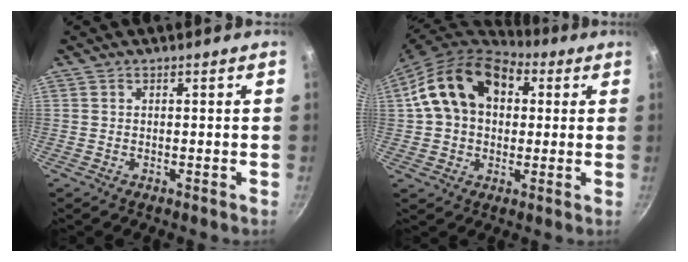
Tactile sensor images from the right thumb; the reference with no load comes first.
{"total": 17.2, "force": [4.8, 11.0, 12.4], "torque": [-0.196, 0.016, 0.068]}